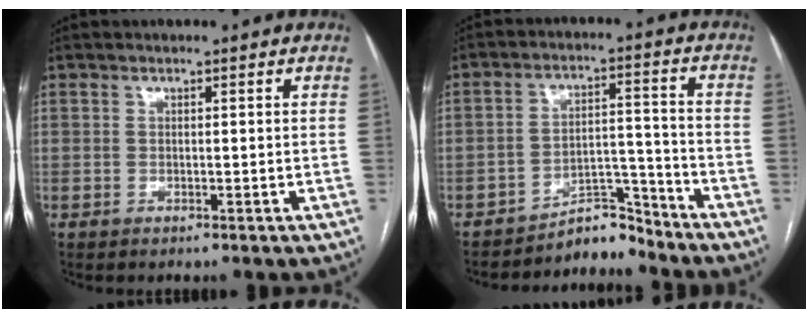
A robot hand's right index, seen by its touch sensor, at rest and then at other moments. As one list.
[{"total": 5.8, "force": [-5.7, 1.3, 0.0], "torque": [0.012, 0.044, -0.089]}]